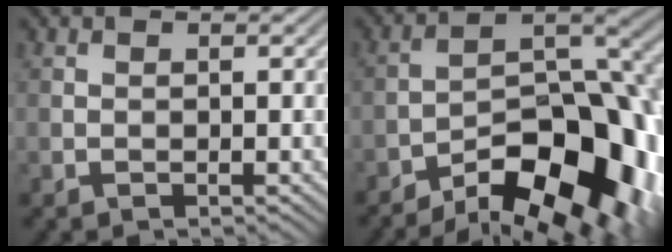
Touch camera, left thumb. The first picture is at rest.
{"total": 18.1, "force": [-11.0, 8.2, 11.8], "torque": [-0.157, -0.004, -0.172]}